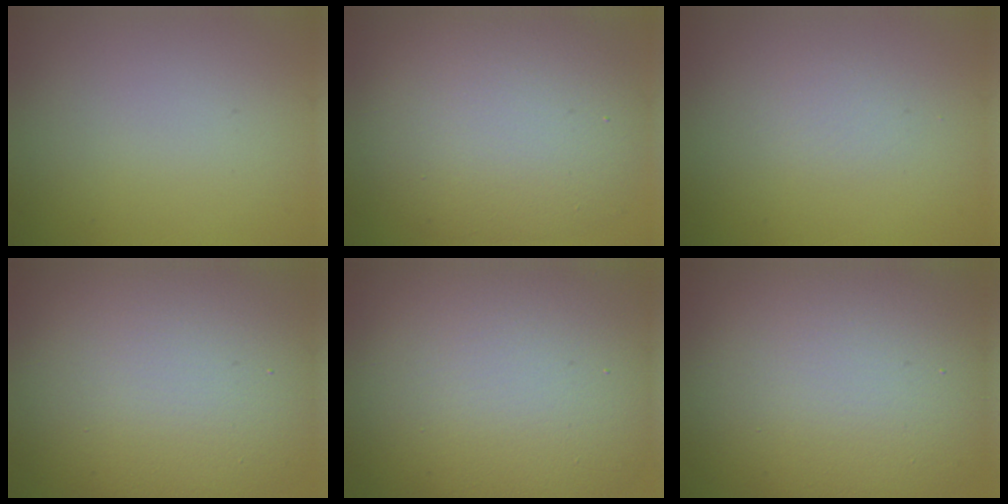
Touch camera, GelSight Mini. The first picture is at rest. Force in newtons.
{"total": 10.6, "press": 10.6, "slide": 0.5}
{"total": 1.0, "press": 1.0, "slide": 0.0}
{"total": 16.6, "press": 16.6, "slide": 0.9}
{"total": 19.1, "press": 19.1, "slide": 1.0}
{"total": 17.0, "press": 17.0, "slide": 1.0}